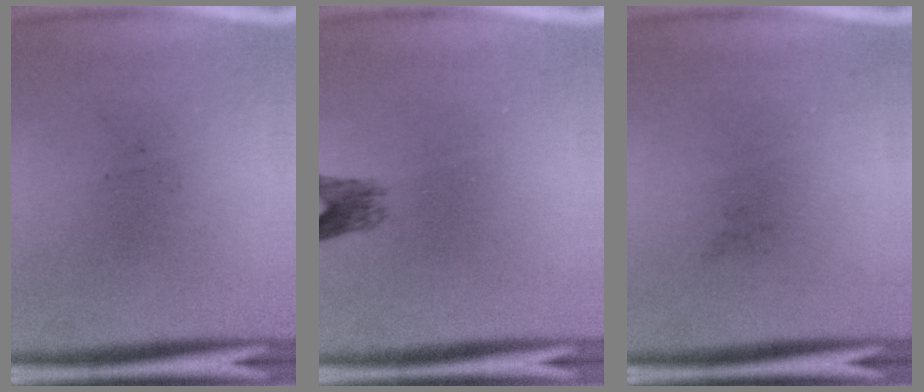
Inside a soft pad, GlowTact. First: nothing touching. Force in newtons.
{"total": 2.2}
{"total": 0.0}